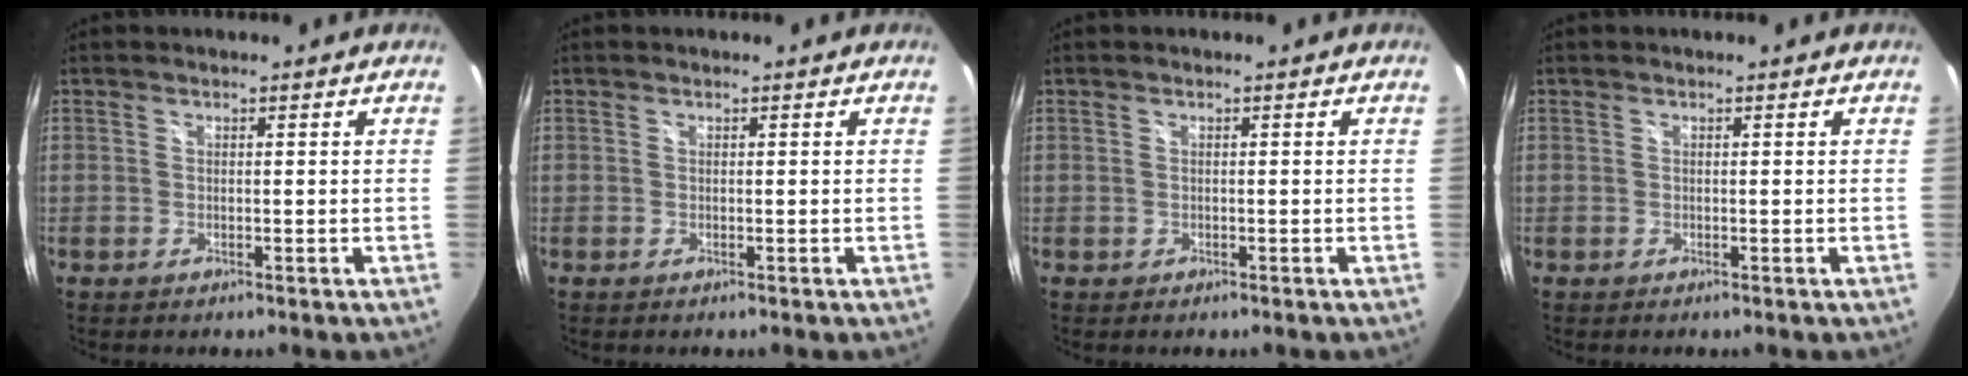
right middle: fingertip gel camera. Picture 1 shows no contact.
{"total": 0.0}
{"total": 0.0}
{"total": 0.0}